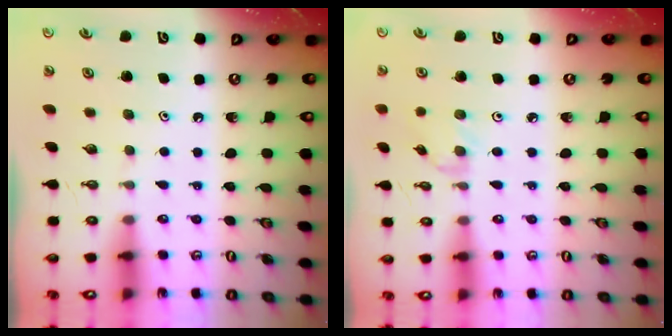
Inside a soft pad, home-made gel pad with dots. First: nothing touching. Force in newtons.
{"total": 0.7, "press": 0.7, "slide": 0.2}